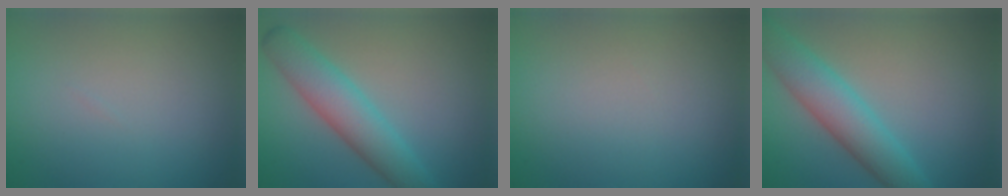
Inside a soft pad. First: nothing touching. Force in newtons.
{"total": 5.0, "press": 5.0, "slide": 0.1}
{"total": 0.0}
{"total": 4.6, "press": 4.6, "slide": 0.2}